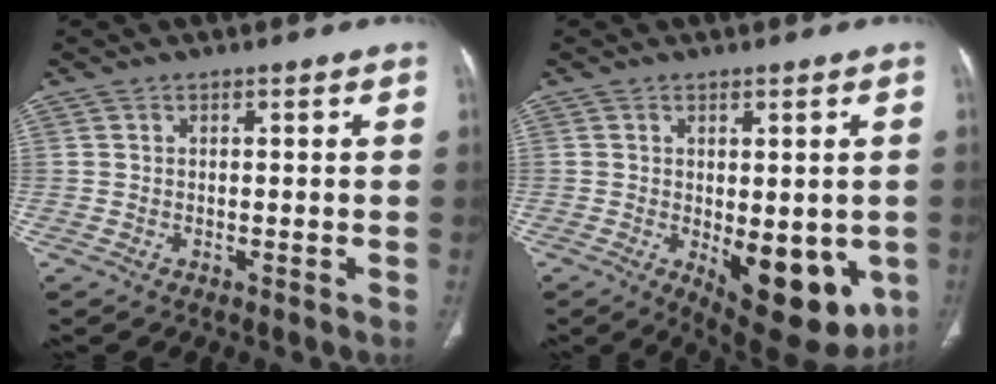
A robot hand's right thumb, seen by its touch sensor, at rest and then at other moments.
{"total": 14.5, "force": [-3.6, 6.6, 12.4], "torque": [-0.132, -0.021, -0.028]}